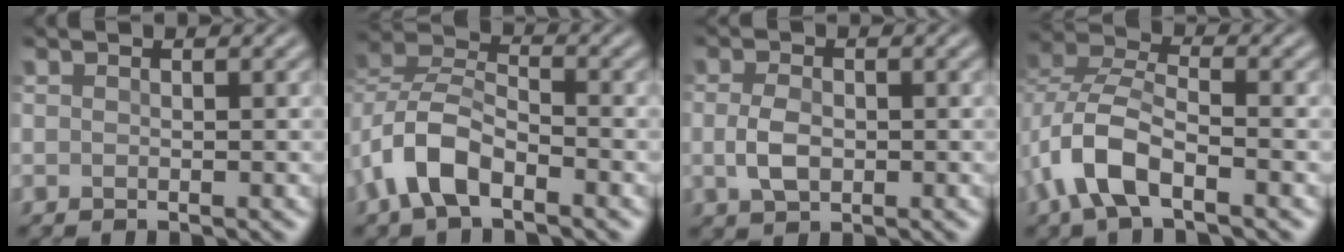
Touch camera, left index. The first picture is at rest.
{"total": 5.6, "force": [-2.8, 3.1, 3.8], "torque": [-0.072, 0.011, -0.066]}
{"total": 2.4, "force": [0.1, 1.6, 1.8], "torque": [-0.042, 0.002, 0.001]}
{"total": 6.1, "force": [-2.5, 3.2, 4.7], "torque": [-0.097, 0.006, -0.058]}